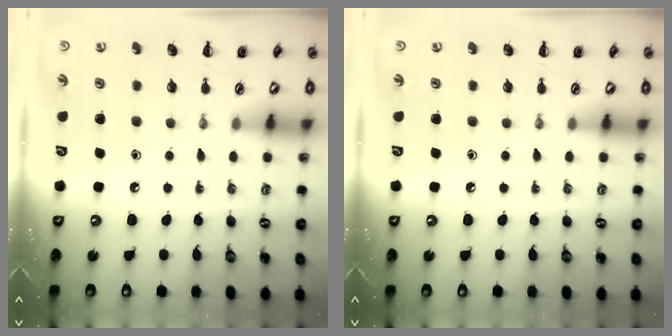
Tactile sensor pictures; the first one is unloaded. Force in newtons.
{"total": 0.0}